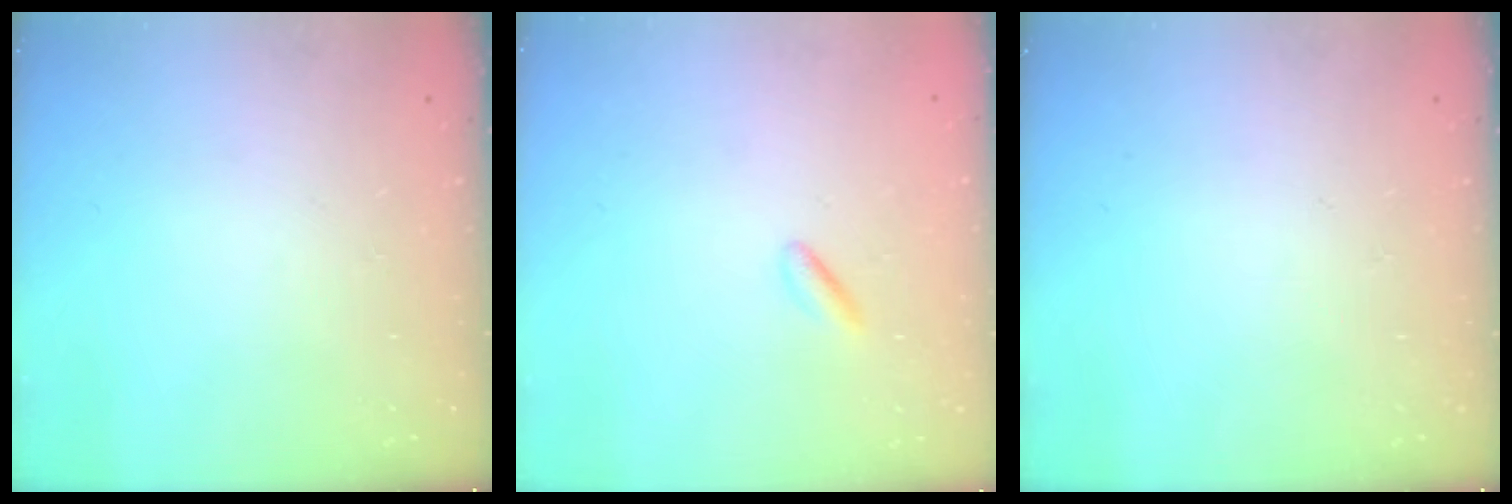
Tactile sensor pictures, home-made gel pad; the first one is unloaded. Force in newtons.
{"total": 0.7, "press": 0.6, "slide": 0.4}
{"total": 0.0}